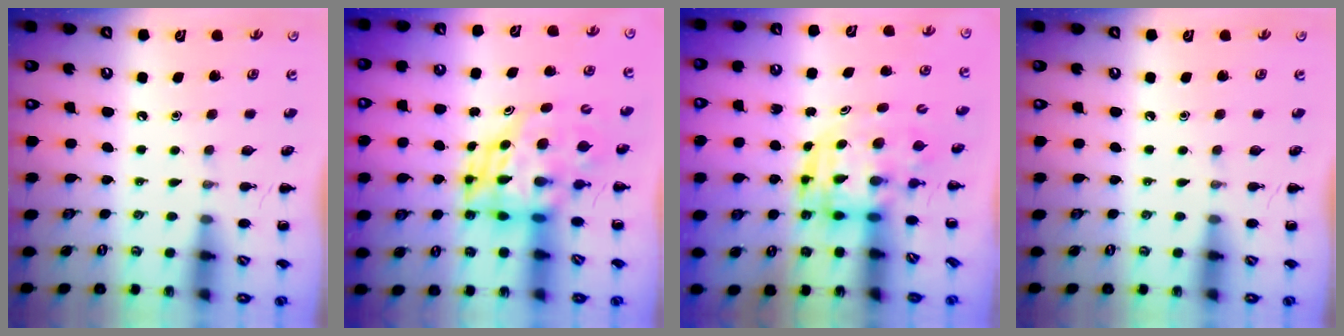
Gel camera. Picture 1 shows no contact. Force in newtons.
{"total": 6.3, "press": 6.0, "slide": 1.7}
{"total": 3.7, "press": 3.6, "slide": 0.7}
{"total": 0.0}